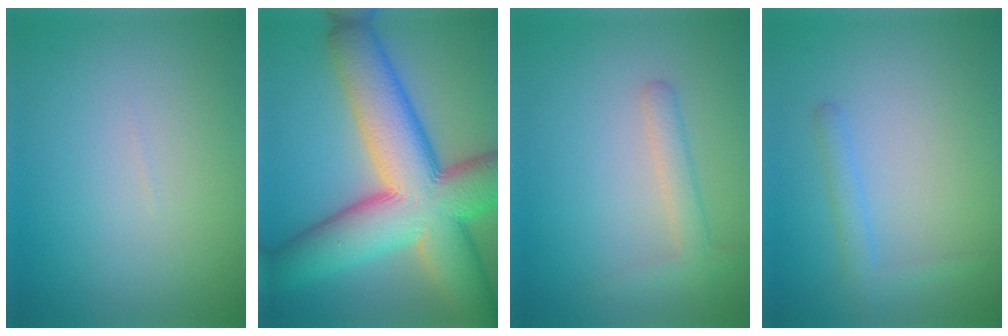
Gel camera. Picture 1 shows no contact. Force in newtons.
{"total": 15.2, "press": 15.2, "slide": 0.9}
{"total": 2.2, "press": 2.2, "slide": 0.2}
{"total": 1.7, "press": 1.7, "slide": 0.1}